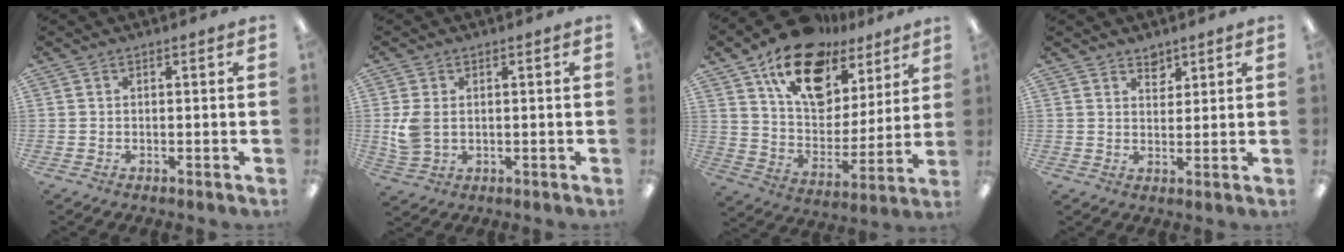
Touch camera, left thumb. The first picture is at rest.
{"total": 5.5, "force": [0.5, 3.8, 3.9], "torque": [-0.086, -0.003, 0.008]}
{"total": 19.6, "force": [12.8, 11.3, 9.7], "torque": [-0.161, -0.070, 0.228]}
{"total": 3.3, "force": [2.7, 1.7, 0.6], "torque": [0.009, -0.021, 0.047]}